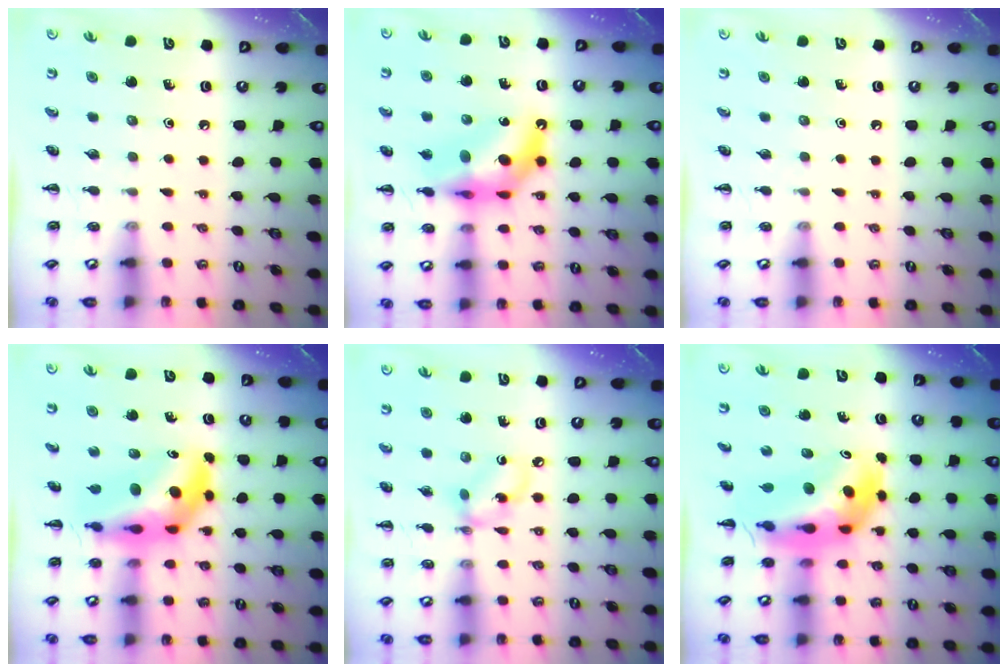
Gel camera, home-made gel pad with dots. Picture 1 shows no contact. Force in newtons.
{"total": 13.5, "press": 12.9, "slide": 4.0}
{"total": 0.0}
{"total": 9.3, "press": 8.6, "slide": 3.5}
{"total": 6.5, "press": 6.3, "slide": 1.5}
{"total": 9.7, "press": 9.2, "slide": 3.2}